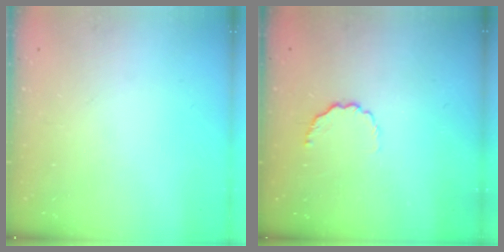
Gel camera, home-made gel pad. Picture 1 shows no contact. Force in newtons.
{"total": 4.7, "press": 4.4, "slide": 1.4}